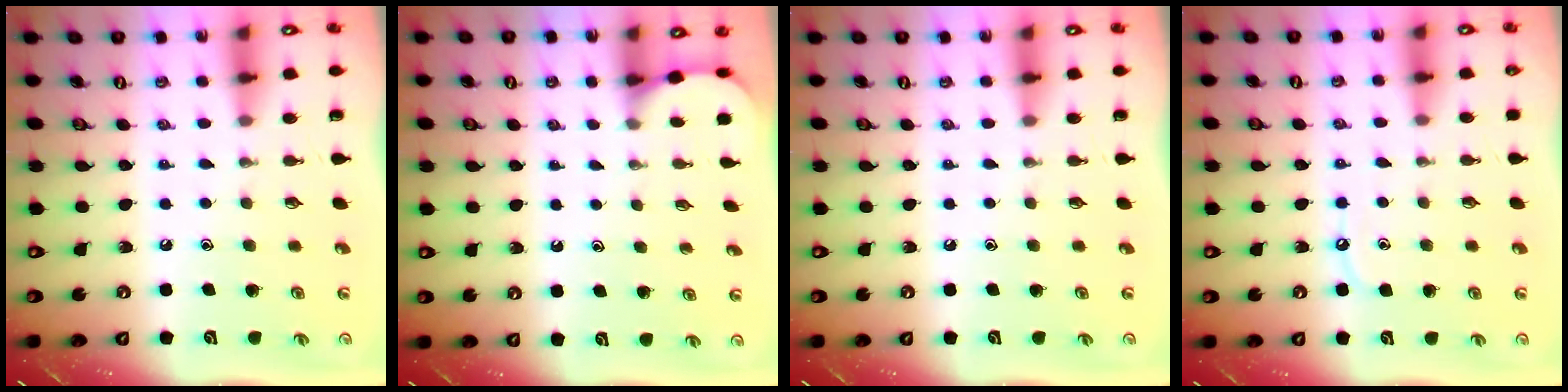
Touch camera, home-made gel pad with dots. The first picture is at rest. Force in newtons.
{"total": 1.8, "press": 1.8, "slide": 0.1}
{"total": 0.0}
{"total": 5.5, "press": 5.4, "slide": 0.7}